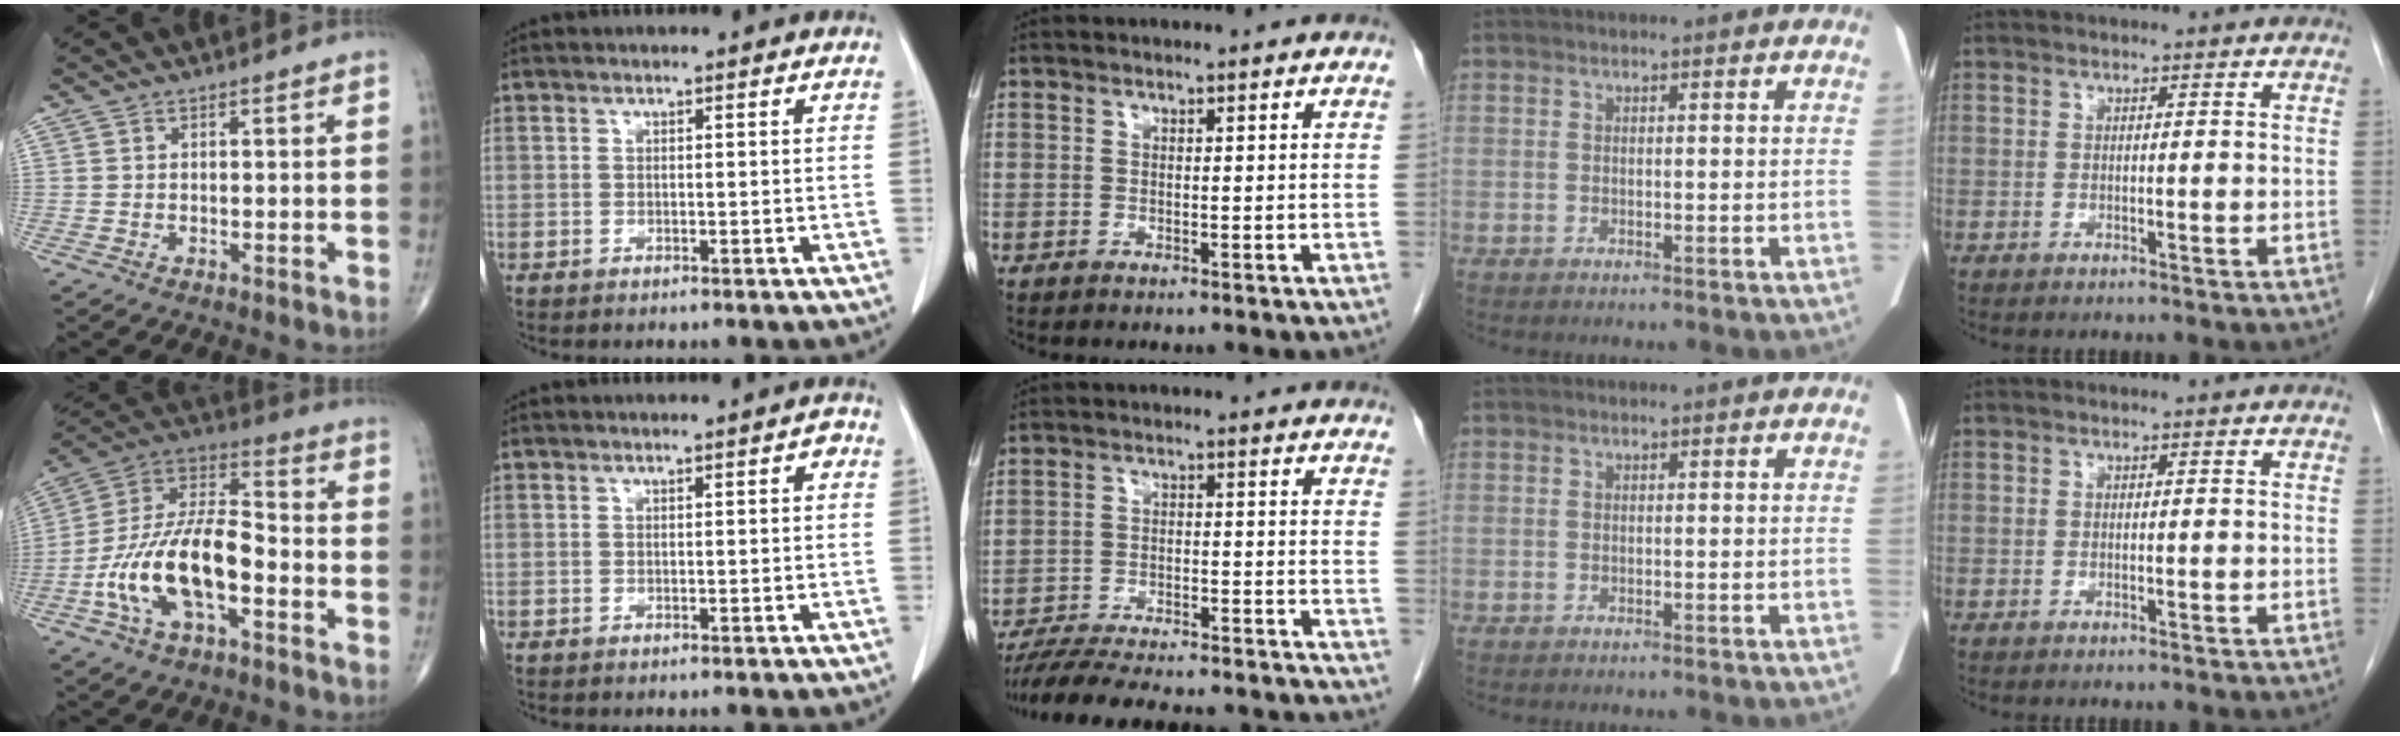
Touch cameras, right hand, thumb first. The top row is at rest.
{"thumb": {"total": 18.5, "force": [-5.9, 8.6, 15.3], "torque": [-0.292, 0.054, -0.111]}, "index": {"total": 1.1, "force": [0.2, 0.4, 1.0], "torque": [-0.009, 0.005, 0.002]}, "middle": {"total": 24.2, "force": [-22.3, 3.0, 9.0], "torque": [-0.138, -0.020, -0.302]}}